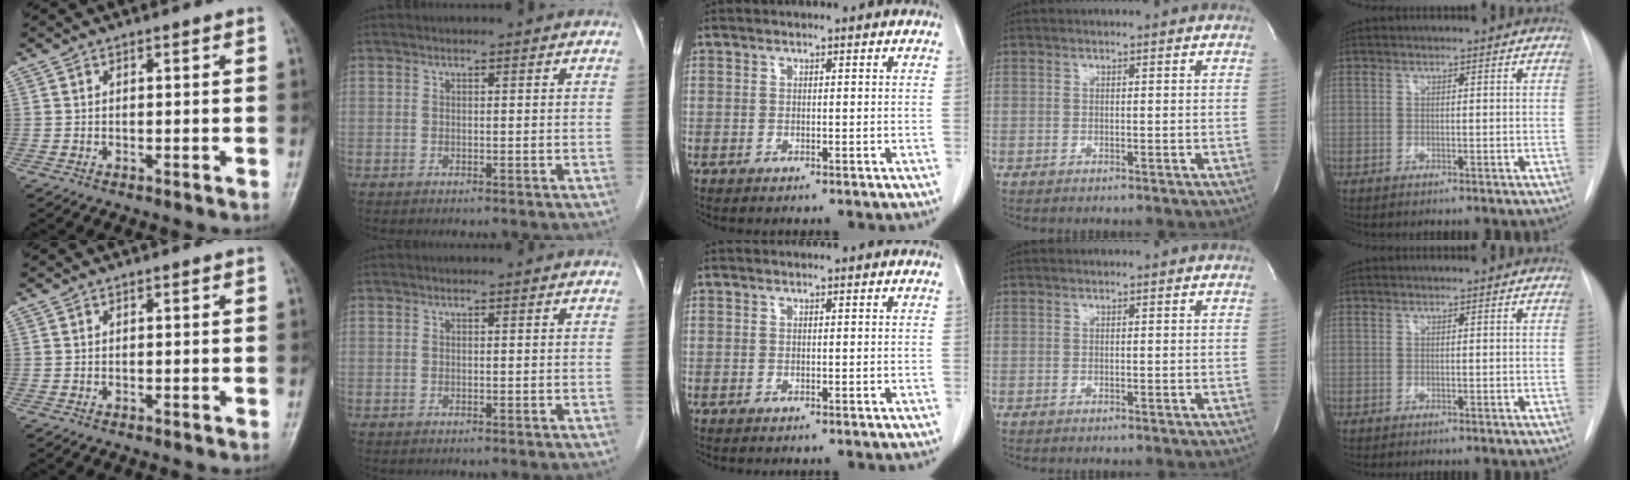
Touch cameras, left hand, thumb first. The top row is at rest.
{}